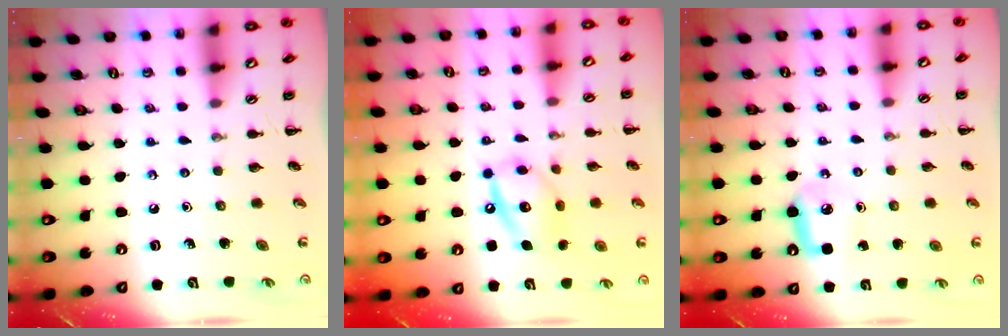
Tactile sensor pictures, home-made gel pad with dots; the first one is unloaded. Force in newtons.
{"total": 12.8, "press": 12.6, "slide": 2.3}
{"total": 6.3, "press": 6.2, "slide": 1.4}